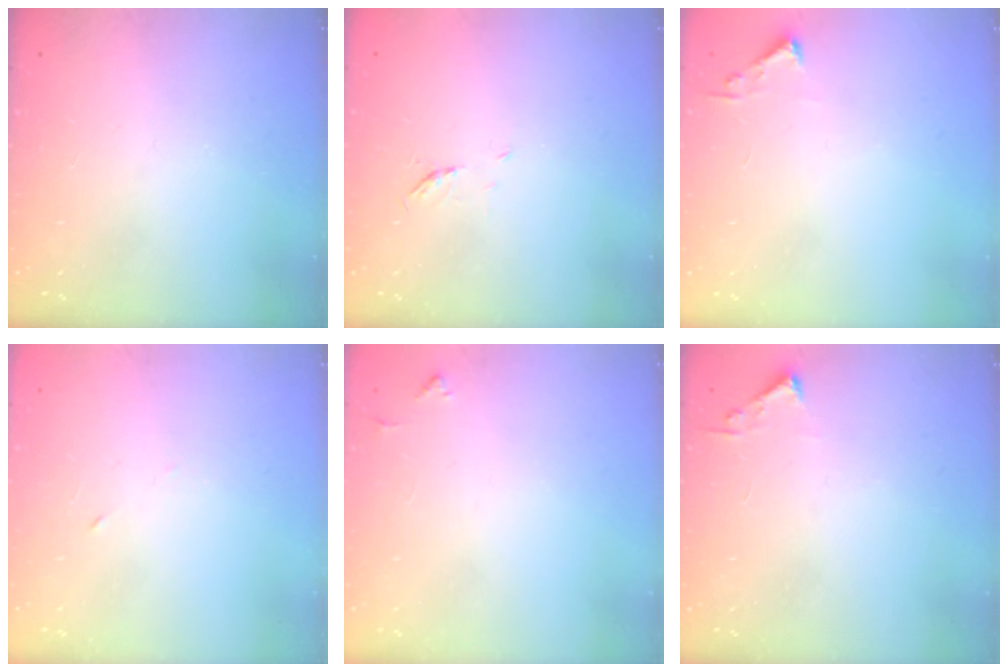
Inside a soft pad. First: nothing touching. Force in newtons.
{"total": 3.9, "press": 3.8, "slide": 0.7}
{"total": 2.4, "press": 2.4, "slide": 0.3}
{"total": 2.7, "press": 2.5, "slide": 1.0}
{"total": 4.1, "press": 4.0, "slide": 0.6}
{"total": 2.4, "press": 2.4, "slide": 0.3}